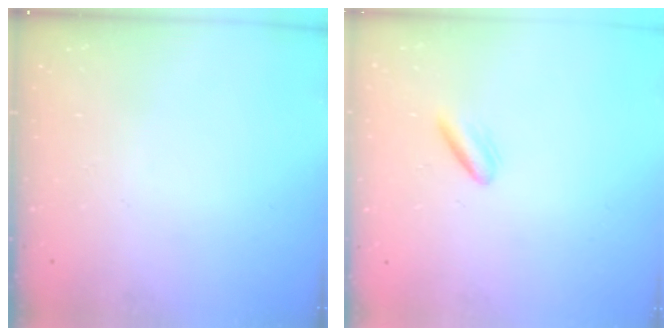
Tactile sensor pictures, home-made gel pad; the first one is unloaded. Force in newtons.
{"total": 2.5, "press": 2.4, "slide": 0.9}